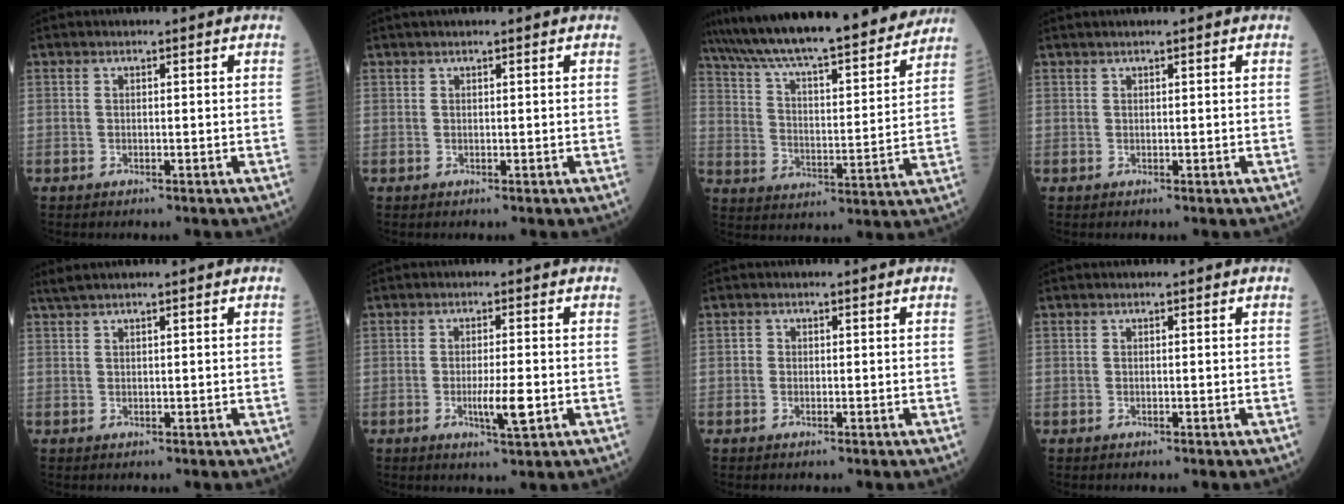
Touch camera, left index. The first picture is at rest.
{"total": 2.4, "force": [2.0, 0.0, 1.4], "torque": [-0.013, 0.029, 0.032]}
{"total": 26.4, "force": [23.2, 3.2, 12.2], "torque": [-0.206, -0.010, 0.335]}
{"total": 1.7, "force": [1.4, 0.0, 1.0], "torque": [-0.013, 0.022, 0.025]}
{"total": 1.6, "force": [1.2, -0.2, 0.9], "torque": [-0.021, 0.018, 0.029]}
{"total": 4.4, "force": [-1.2, 0.4, 4.2], "torque": [-0.078, -0.008, -0.019]}
{"total": 0.6, "force": [-0.1, 0.6, 0.1], "torque": [-0.003, 0.003, -0.006]}
{"total": 0.0}